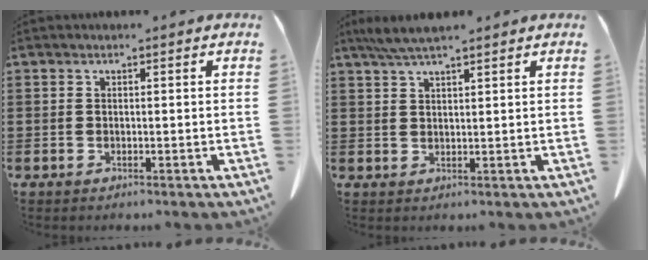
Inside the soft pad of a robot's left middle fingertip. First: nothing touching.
{"total": 4.1, "force": [3.2, 0.3, 2.5], "torque": [-0.056, -0.005, 0.059]}